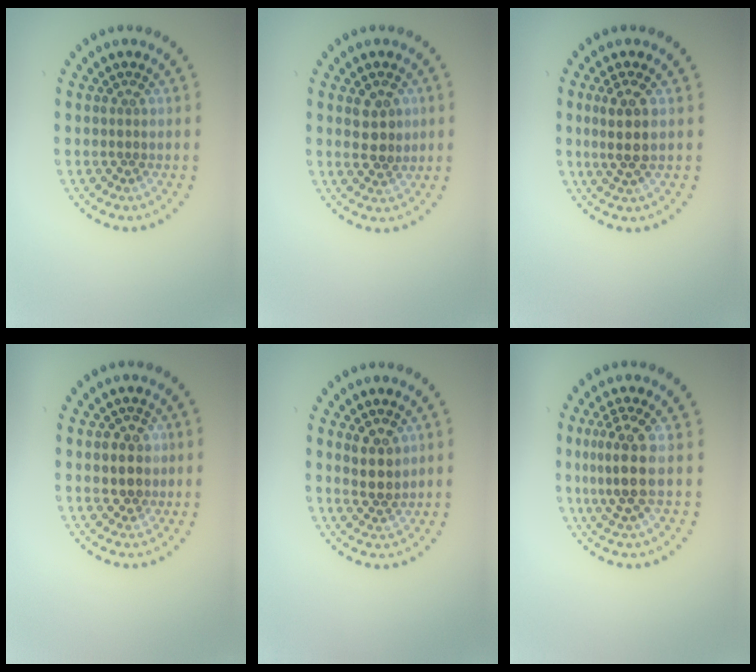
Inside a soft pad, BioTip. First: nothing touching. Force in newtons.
{"total": 2.8, "press": 2.8, "slide": 0.4}
{"total": 2.7, "press": 2.3, "slide": 1.3}
{"total": 2.6, "press": 2.5, "slide": 0.8}
{"total": 2.6, "press": 2.3, "slide": 1.2}
{"total": 3.5, "press": 3.1, "slide": 1.7}